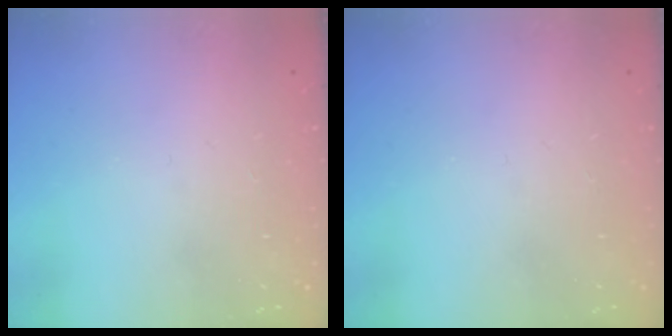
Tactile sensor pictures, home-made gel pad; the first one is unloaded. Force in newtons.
{"total": 0.0}